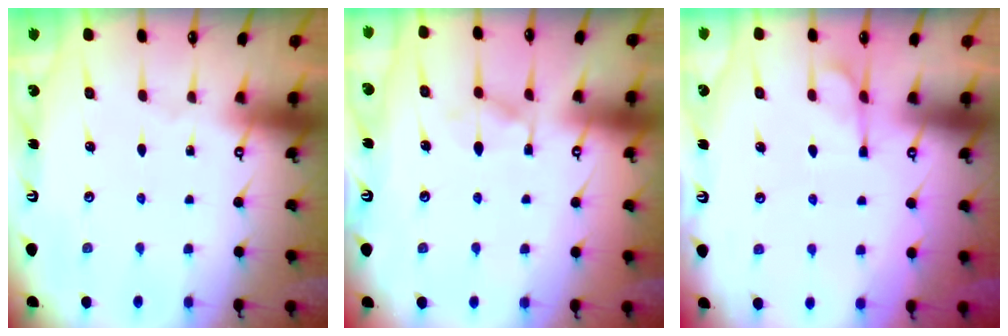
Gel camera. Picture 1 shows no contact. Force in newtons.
{"total": 6.6, "press": 6.6, "slide": 0.5}
{"total": 3.0, "press": 2.6, "slide": 1.5}